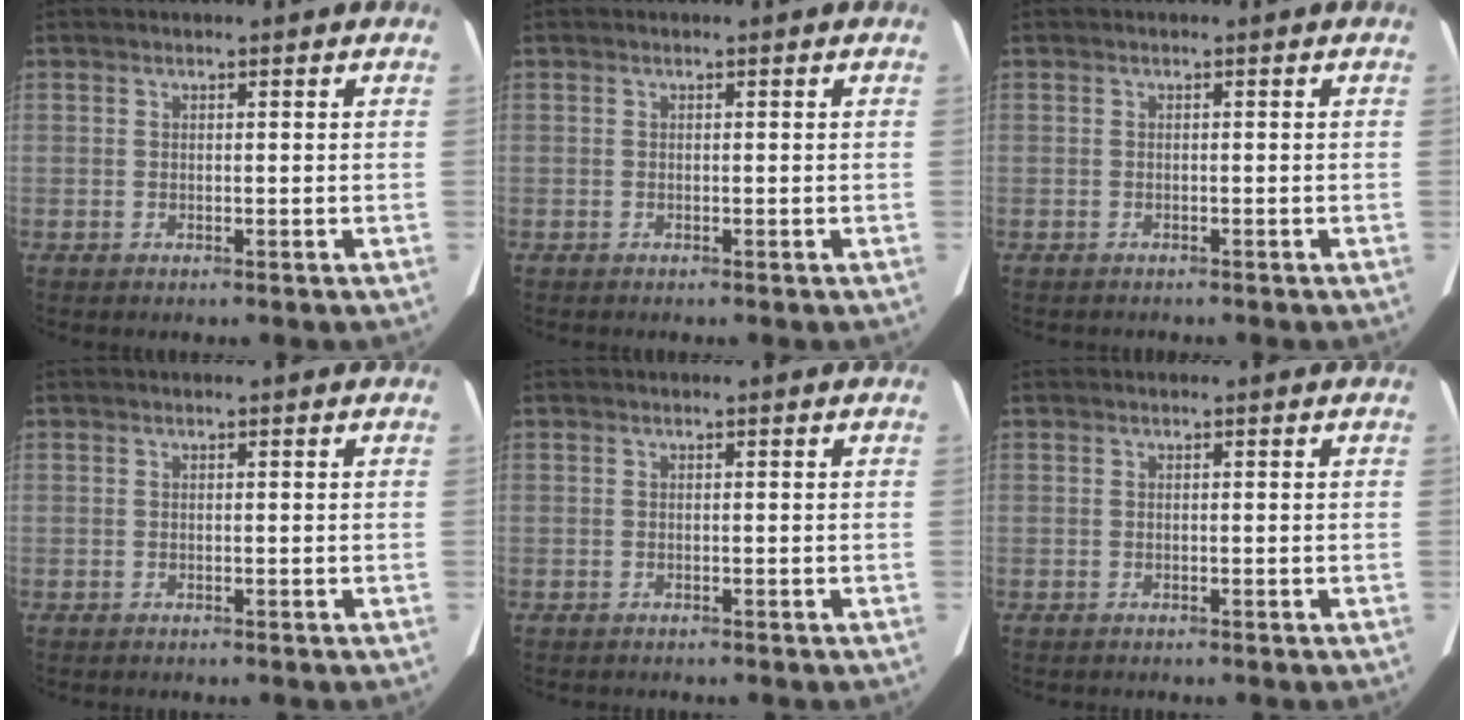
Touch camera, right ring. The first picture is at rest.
{"total": 0.0}
{"total": 1.7, "force": [-1.6, 0.6, 0.5], "torque": [-0.013, -0.003, -0.015]}
{"total": 0.0}
{"total": 1.5, "force": [-1.3, 0.5, 0.5], "torque": [-0.012, -0.003, -0.013]}
{"total": 0.7, "force": [-0.6, 0.2, 0.2], "torque": [-0.009, -0.001, -0.007]}